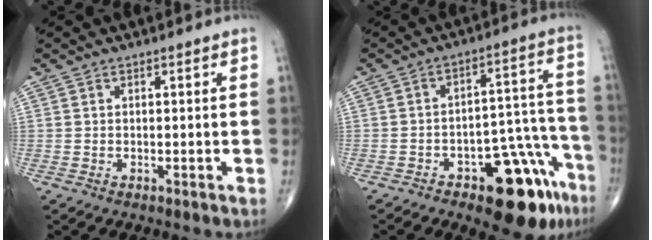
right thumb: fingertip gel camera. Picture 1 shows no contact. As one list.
[{"total": 15.8, "force": [-9.1, 6.8, 11.0], "torque": [-0.091, 0.080, -0.118]}]